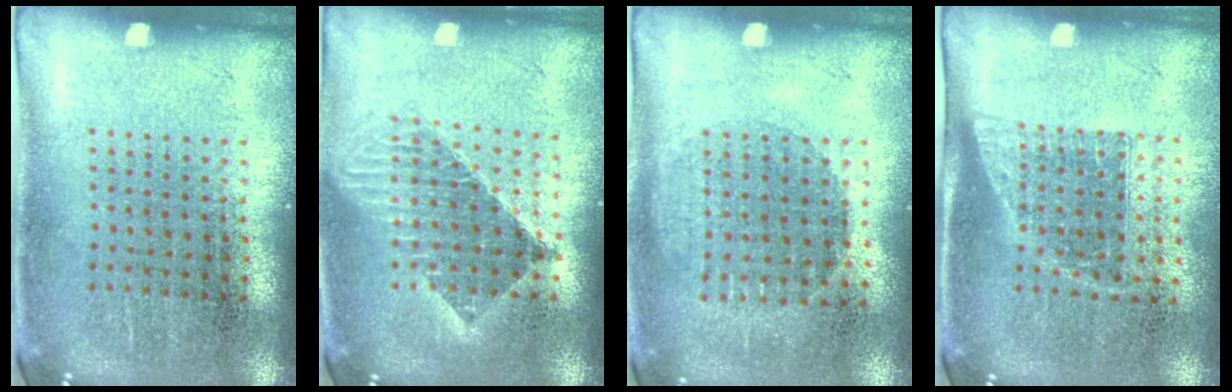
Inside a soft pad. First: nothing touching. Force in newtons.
{"total": 1.5, "press": 1.3, "slide": 0.8}
{"total": 1.0, "press": 0.9, "slide": 0.5}
{"total": 1.1, "press": 0.9, "slide": 0.6}